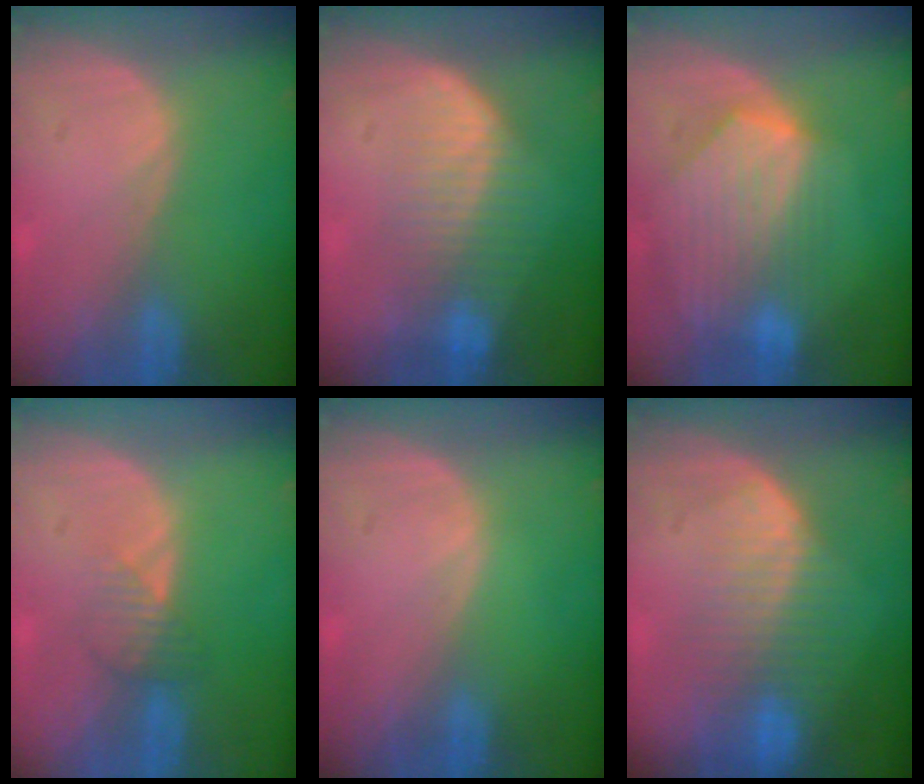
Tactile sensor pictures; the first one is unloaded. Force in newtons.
{"total": 7.3, "press": 6.7, "slide": 2.9}
{"total": 8.6, "press": 7.8, "slide": 3.7}
{"total": 2.4, "press": 2.4, "slide": 0.1}
{"total": 0.0}
{"total": 8.6, "press": 7.3, "slide": 4.6}